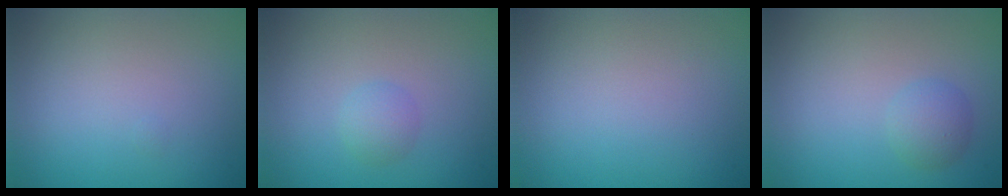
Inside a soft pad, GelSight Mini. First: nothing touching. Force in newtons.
{"total": 1.5, "press": 1.5, "slide": 0.0}
{"total": 0.0}
{"total": 1.8, "press": 1.8, "slide": 0.0}